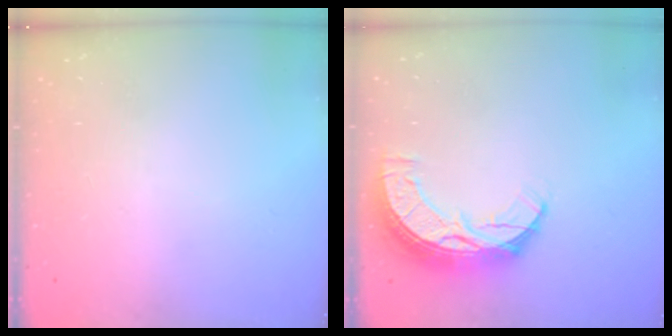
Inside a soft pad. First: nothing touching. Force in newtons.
{"total": 10.4, "press": 10.3, "slide": 0.9}